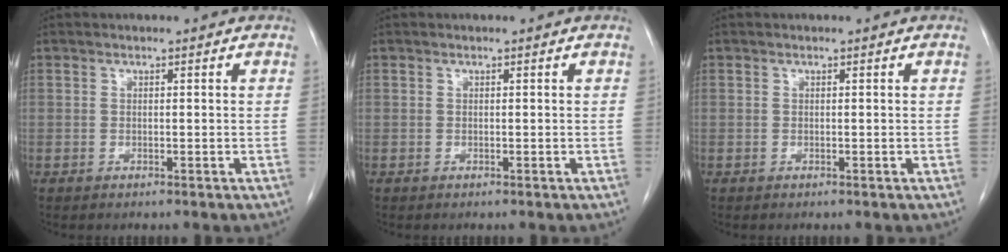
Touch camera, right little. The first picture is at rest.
{"total": 0.0}
{"total": 0.0}